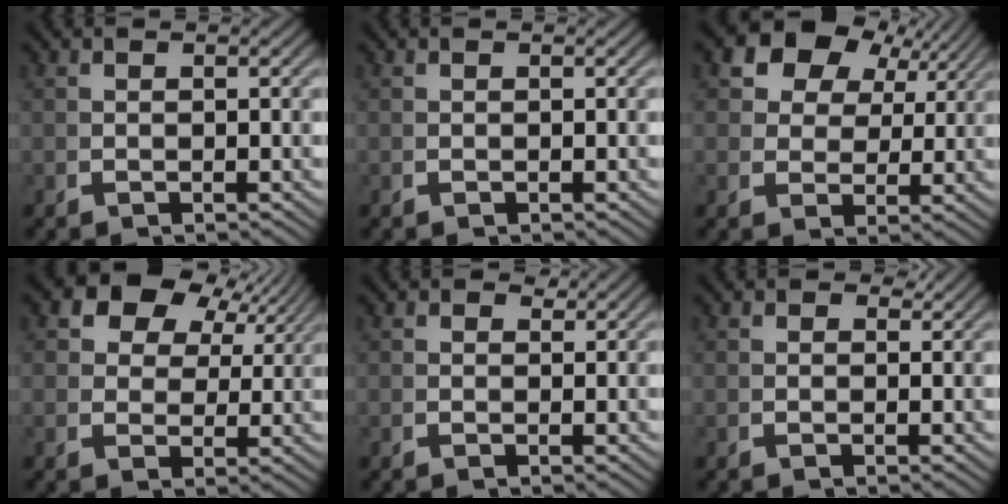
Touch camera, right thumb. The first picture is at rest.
{"total": 0.0}
{"total": 8.2, "force": [3.8, 5.4, 4.9], "torque": [-0.103, -0.008, 0.072]}
{"total": 7.2, "force": [3.4, 4.6, 4.3], "torque": [-0.082, -0.002, 0.060]}
{"total": 1.5, "force": [1.1, 0.8, 0.5], "torque": [-0.002, 0.000, 0.016]}
{"total": 1.4, "force": [1.1, 0.8, 0.4], "torque": [-0.005, -0.001, 0.015]}